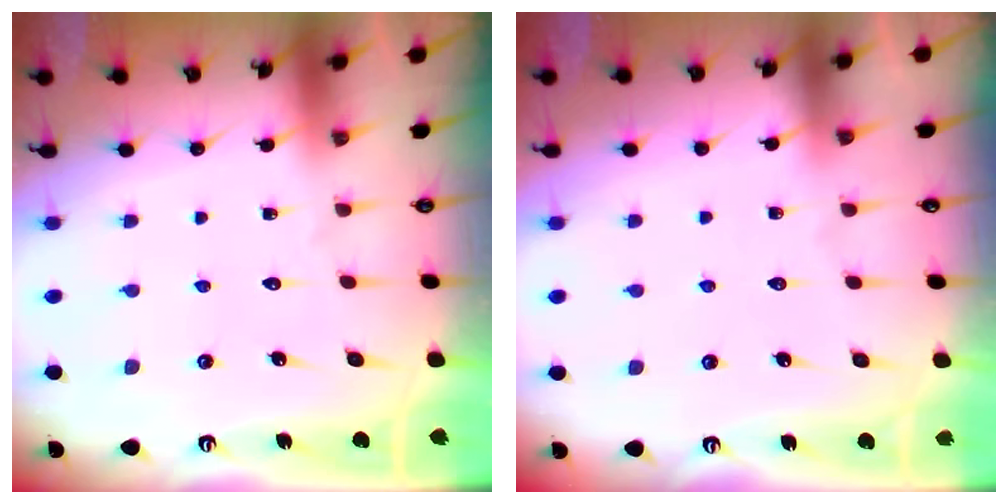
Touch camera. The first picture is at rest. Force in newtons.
{"total": 2.4, "press": 2.3, "slide": 0.4}